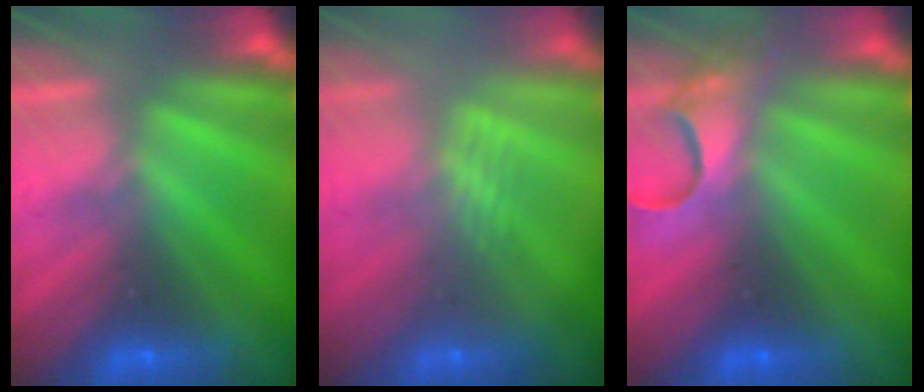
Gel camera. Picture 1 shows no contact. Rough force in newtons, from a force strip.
{"total": 2.3}
{"total": 4.9}